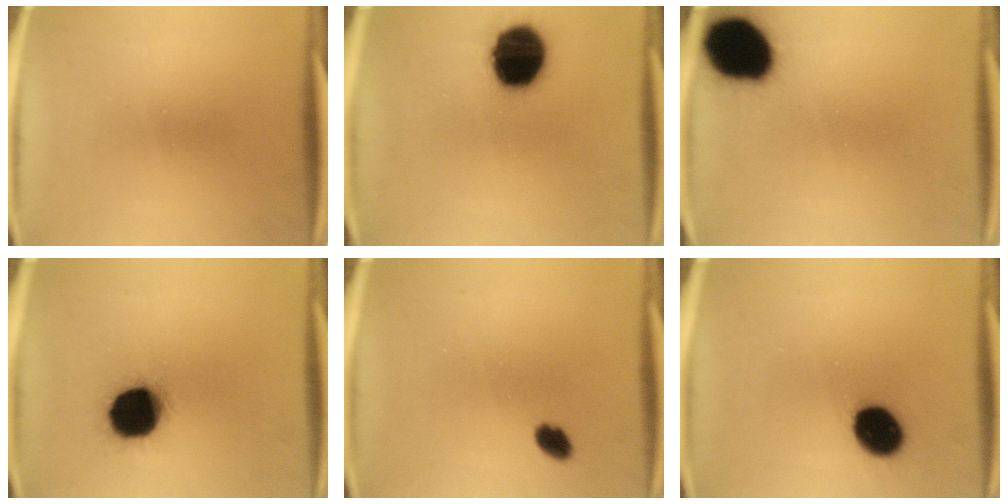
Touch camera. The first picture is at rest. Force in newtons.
{"total": 18.6}
{"total": 19.0}
{"total": 17.8}
{"total": 2.8}
{"total": 11.5}